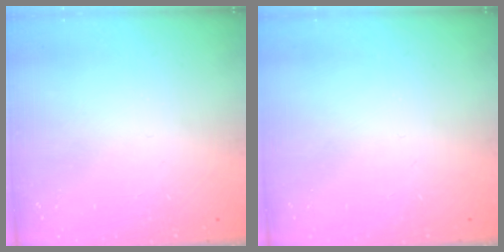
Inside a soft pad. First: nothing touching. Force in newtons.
{"total": 0.0}